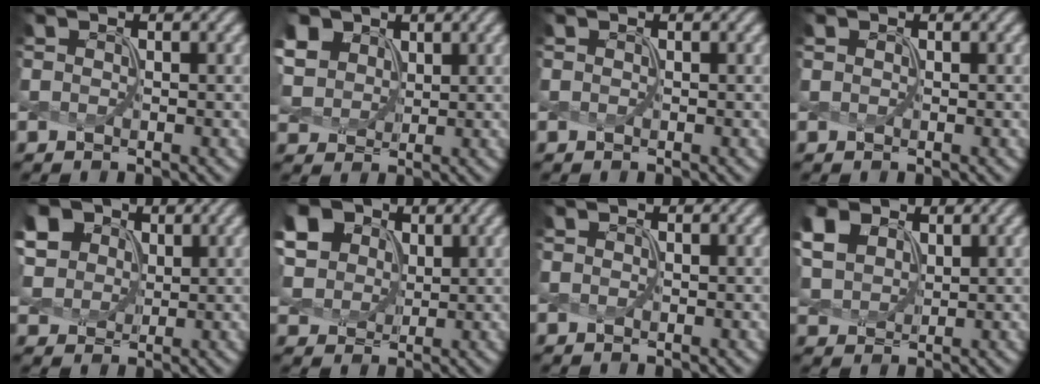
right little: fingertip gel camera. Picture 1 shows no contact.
{"total": 6.3, "force": [3.2, 4.6, 2.9], "torque": [-0.121, 0.014, 0.059]}
{"total": 0.0}
{"total": 0.0}
{"total": 10.9, "force": [5.0, 8.2, 5.1], "torque": [-0.143, 0.028, 0.090]}
{"total": 13.0, "force": [5.6, 10.1, 6.0], "torque": [-0.174, 0.026, 0.107]}
{"total": 0.0}
{"total": 4.8, "force": [2.4, 3.4, 2.5], "torque": [-0.091, 0.005, 0.049]}